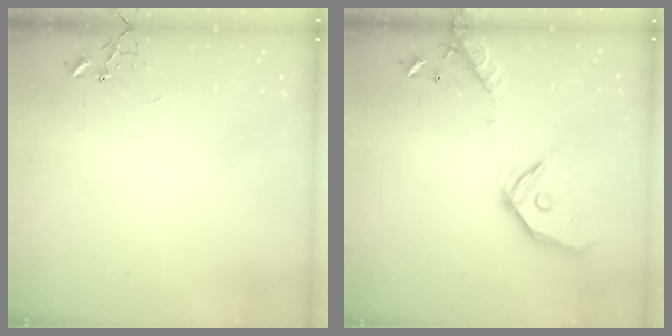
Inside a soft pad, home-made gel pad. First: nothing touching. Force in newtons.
{"total": 18.4, "press": 18.2, "slide": 3.1}